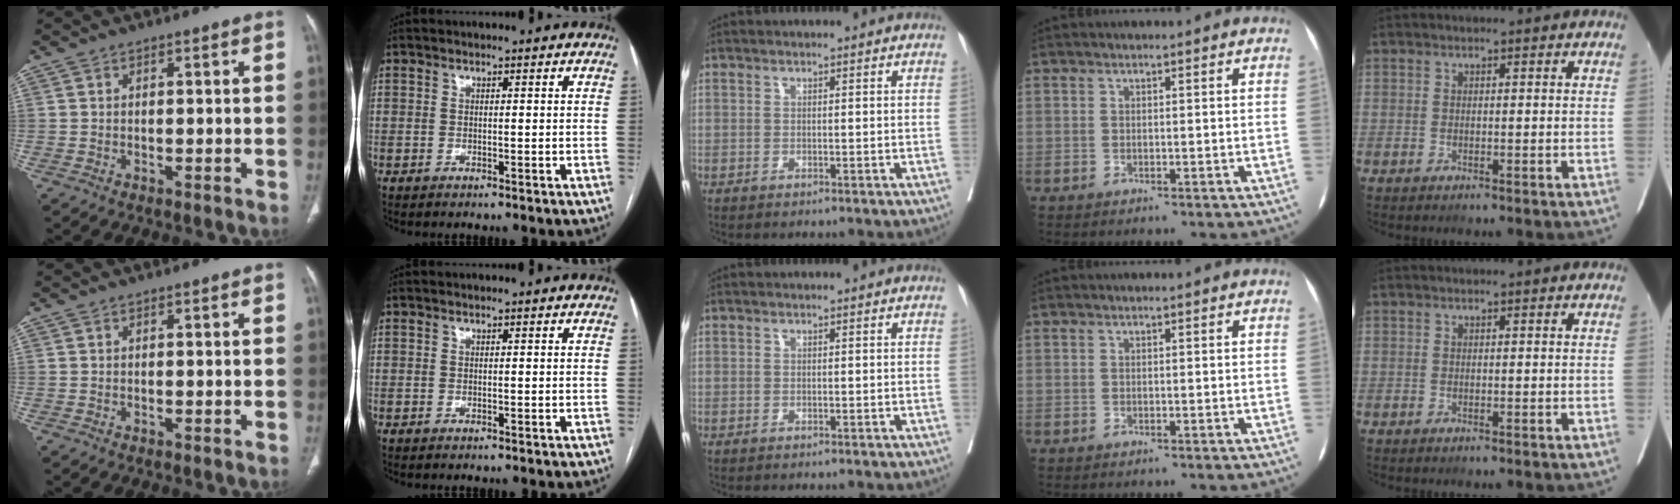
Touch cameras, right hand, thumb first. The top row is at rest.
{}